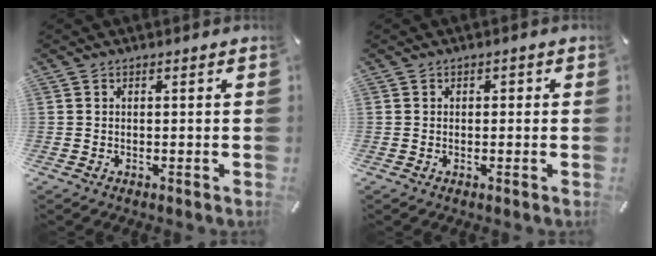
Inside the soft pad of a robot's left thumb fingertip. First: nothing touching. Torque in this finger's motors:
{"motor_torque": [0.21, 0.21, -0.02, -0.02, 0.00]}